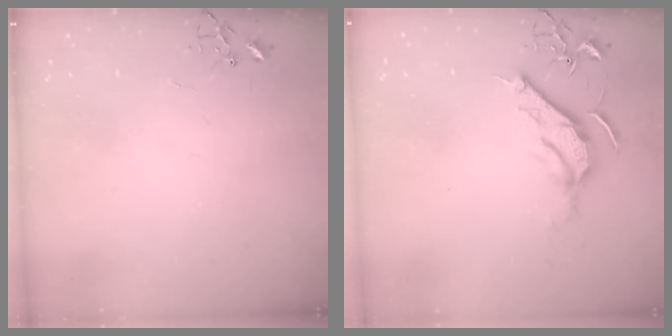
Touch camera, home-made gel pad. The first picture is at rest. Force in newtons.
{"total": 10.3, "press": 10.2, "slide": 1.3}